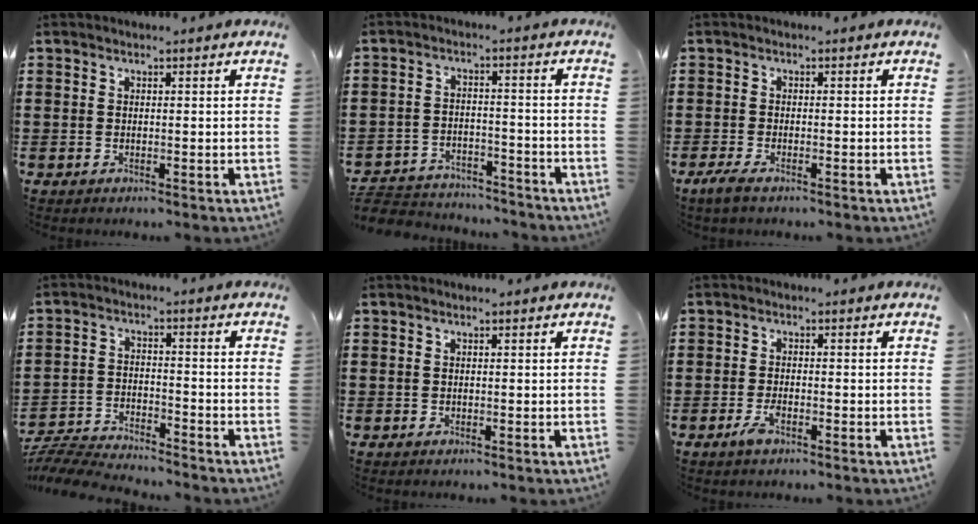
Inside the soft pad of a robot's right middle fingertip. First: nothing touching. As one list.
[{"total": 4.1, "force": [-4.0, 0.9, 0.0], "torque": [-0.012, 0.005, -0.088]}, {"total": 1.7, "force": [-1.1, 0.4, 1.2], "torque": [-0.030, -0.001, -0.024]}, {"total": 5.6, "force": [-5.5, 0.5, 0.9], "torque": [-0.034, 0.003, -0.115]}, {"total": 0.0}, {"total": 2.7, "force": [-1.5, 0.9, 2.1], "torque": [-0.052, -0.004, -0.031]}]